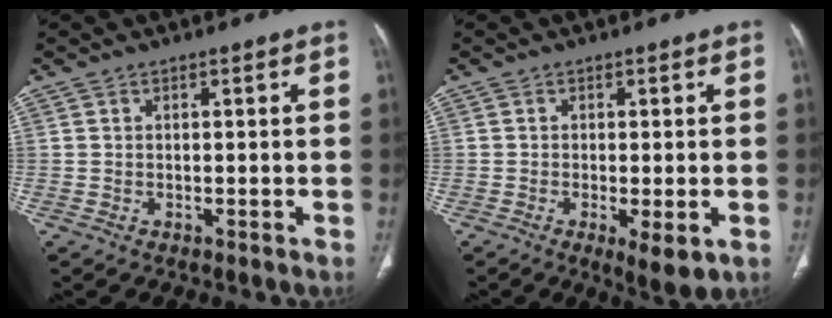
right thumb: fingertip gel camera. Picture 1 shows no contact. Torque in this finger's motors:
{"motor_torque": [0.07, -0.06, -0.12, -0.38, -0.01]}